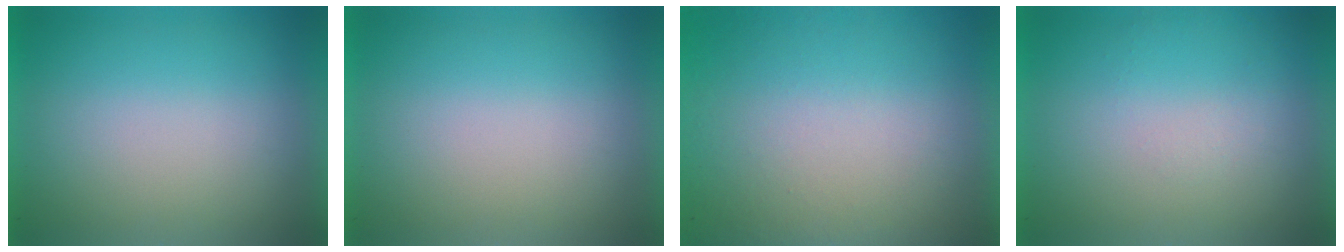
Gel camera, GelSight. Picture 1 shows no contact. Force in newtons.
{"total": 0.0}
{"total": 8.5}
{"total": 1.1}